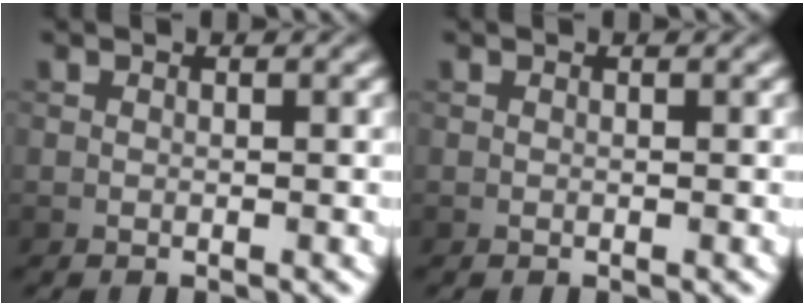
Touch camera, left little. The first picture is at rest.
{"total": 0.0}